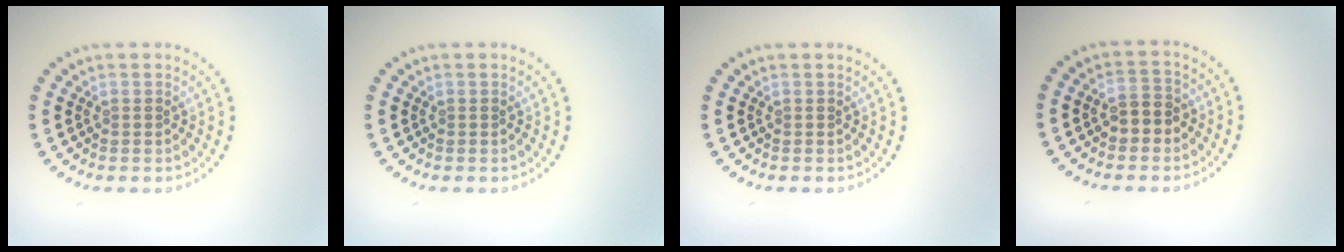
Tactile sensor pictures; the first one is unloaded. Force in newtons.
{"total": 0.0}
{"total": 0.0}
{"total": 2.4, "press": 2.3, "slide": 0.6}